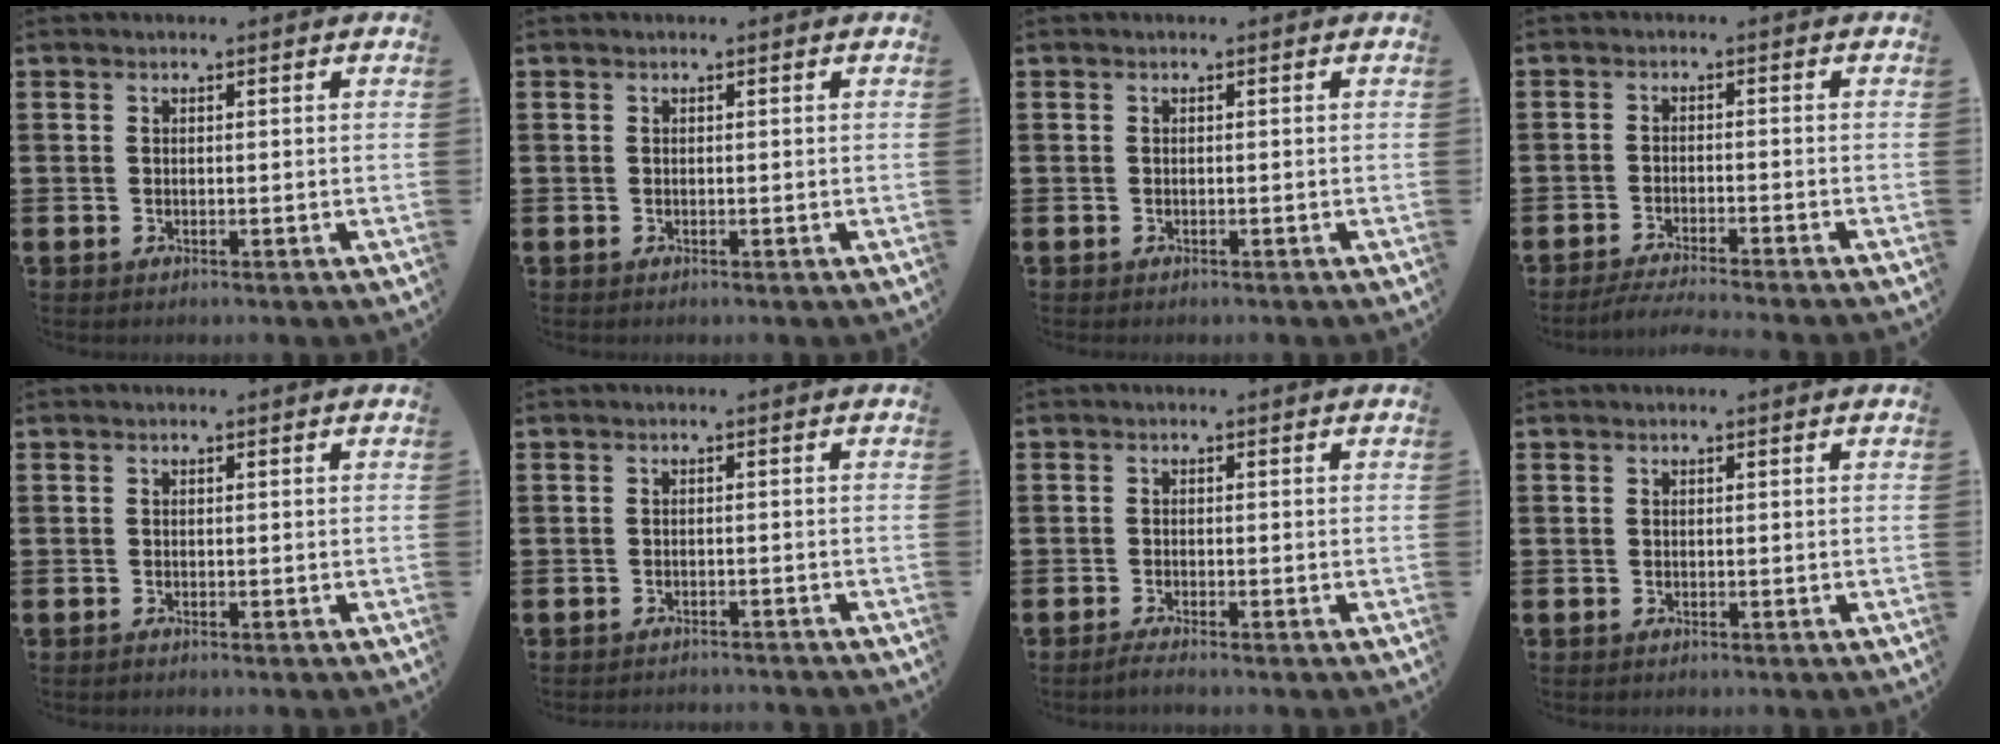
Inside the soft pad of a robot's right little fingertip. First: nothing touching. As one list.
[{"total": 0.0}, {"total": 0.0}, {"total": 2.5, "force": [-2.2, -0.3, 1.1], "torque": [-0.016, 0.000, -0.041]}, {"total": 0.0}, {"total": 1.0, "force": [-1.0, -0.1, -0.1], "torque": [-0.001, 0.003, -0.020]}, {"total": 1.0, "force": [-0.6, 0.0, 0.7], "torque": [-0.012, -0.002, -0.011]}, {"total": 0.0}]